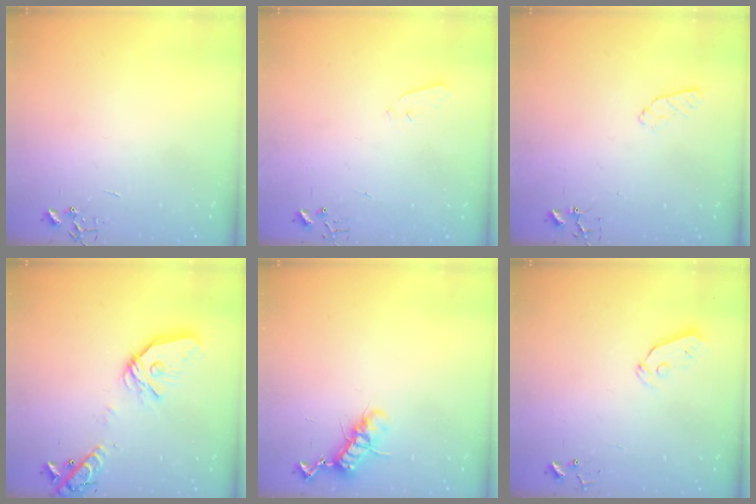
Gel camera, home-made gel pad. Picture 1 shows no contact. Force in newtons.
{"total": 3.3, "press": 3.2, "slide": 0.5}
{"total": 5.3, "press": 5.2, "slide": 0.7}
{"total": 17.0, "press": 16.8, "slide": 2.6}
{"total": 11.1, "press": 11.1, "slide": 0.3}
{"total": 4.9, "press": 4.8, "slide": 0.8}